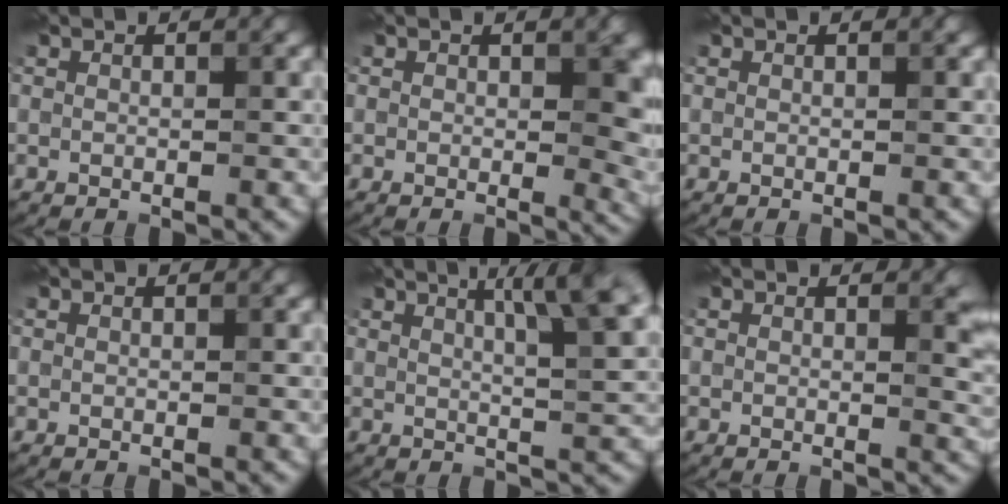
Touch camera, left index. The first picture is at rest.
{"total": 5.0, "force": [0.6, 2.3, 4.5], "torque": [-0.037, 0.001, 0.009]}
{"total": 0.0}
{"total": 0.0}
{"total": 8.0, "force": [3.6, 2.1, 6.8], "torque": [-0.060, 0.025, 0.040]}
{"total": 2.1, "force": [0.7, 0.7, 1.8], "torque": [-0.016, -0.005, 0.011]}